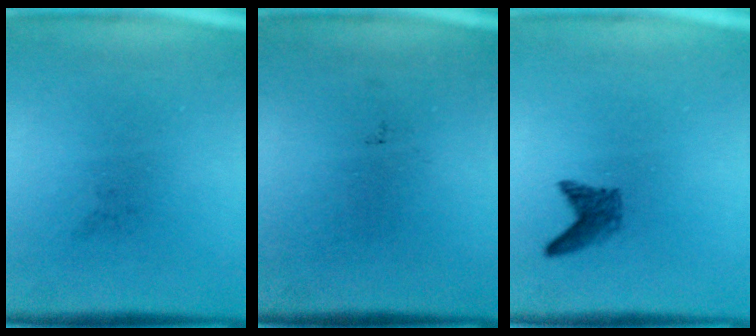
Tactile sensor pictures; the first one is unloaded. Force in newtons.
{"total": 0.0}
{"total": 1.7}